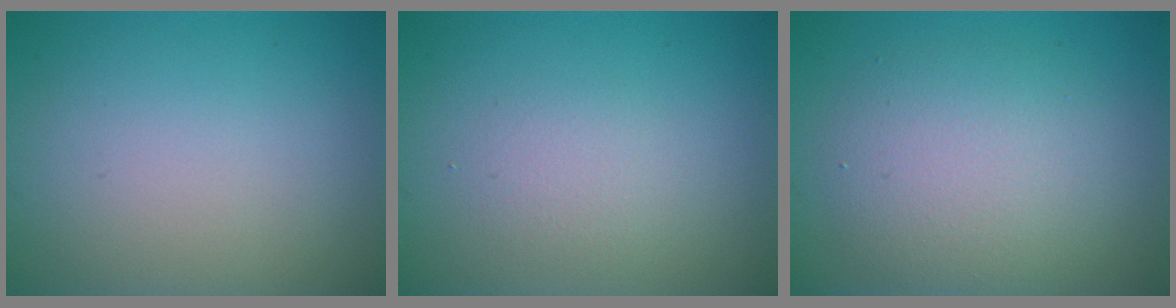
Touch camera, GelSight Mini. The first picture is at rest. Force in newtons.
{"total": 1.7, "press": 1.7, "slide": 0.2}
{"total": 5.8, "press": 5.8, "slide": 0.2}